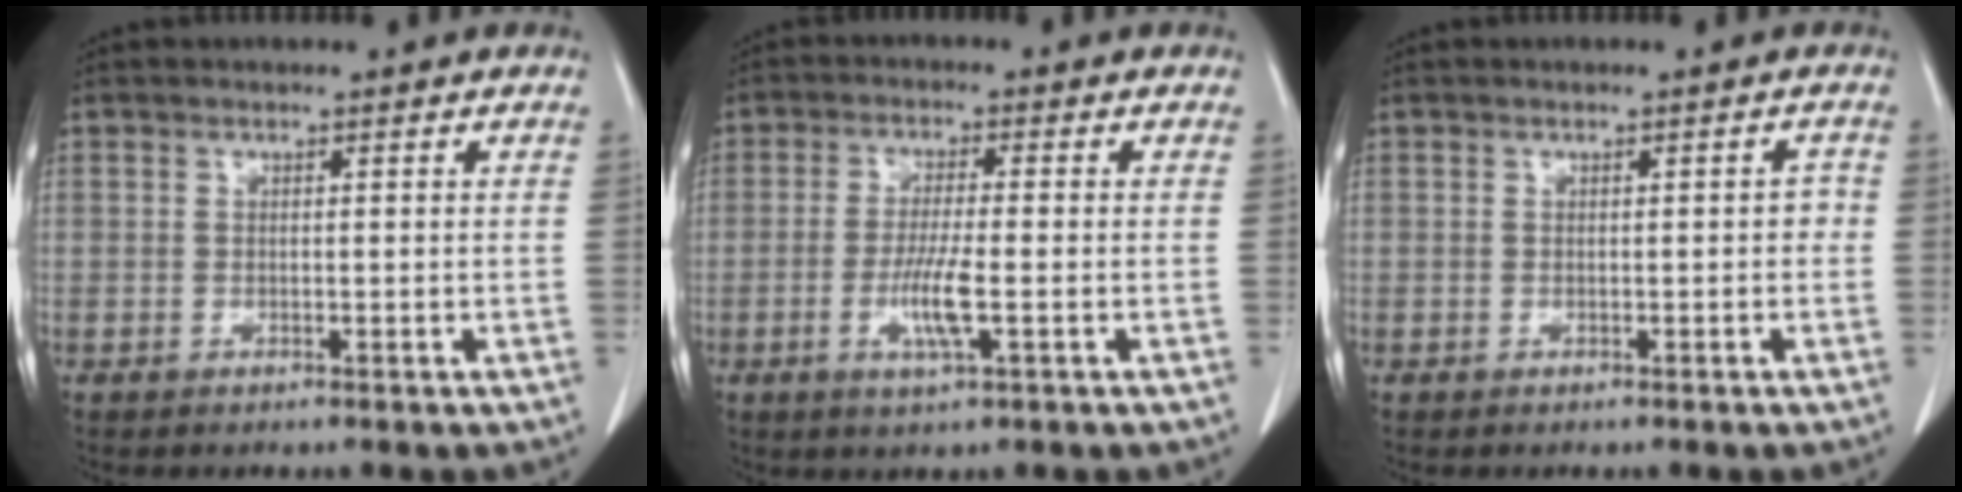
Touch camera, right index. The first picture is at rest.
{"total": 5.8, "force": [-1.6, 0.3, 5.5], "torque": [-0.110, -0.011, -0.029]}
{"total": 1.1, "force": [-0.2, 0.6, 0.9], "torque": [-0.006, 0.004, -0.004]}